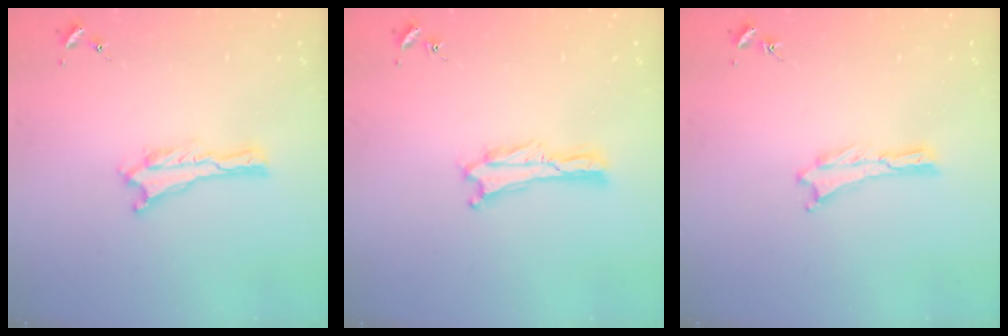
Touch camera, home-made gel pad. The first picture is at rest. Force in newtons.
{"total": 0.0}
{"total": 0.0}